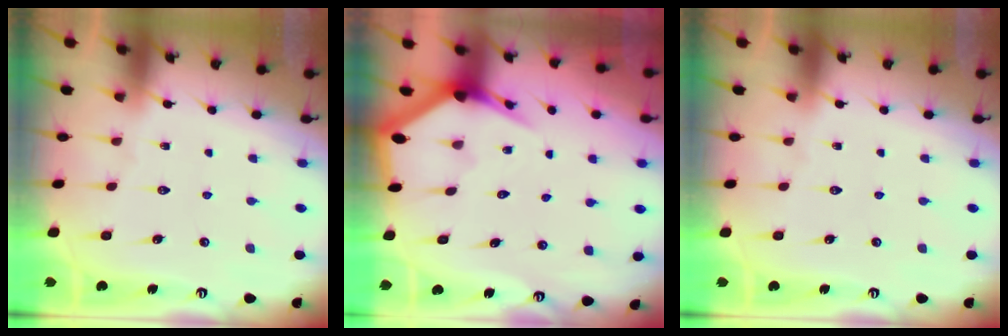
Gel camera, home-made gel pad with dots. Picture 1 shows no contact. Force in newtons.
{"total": 4.1, "press": 4.0, "slide": 0.5}
{"total": 0.0}